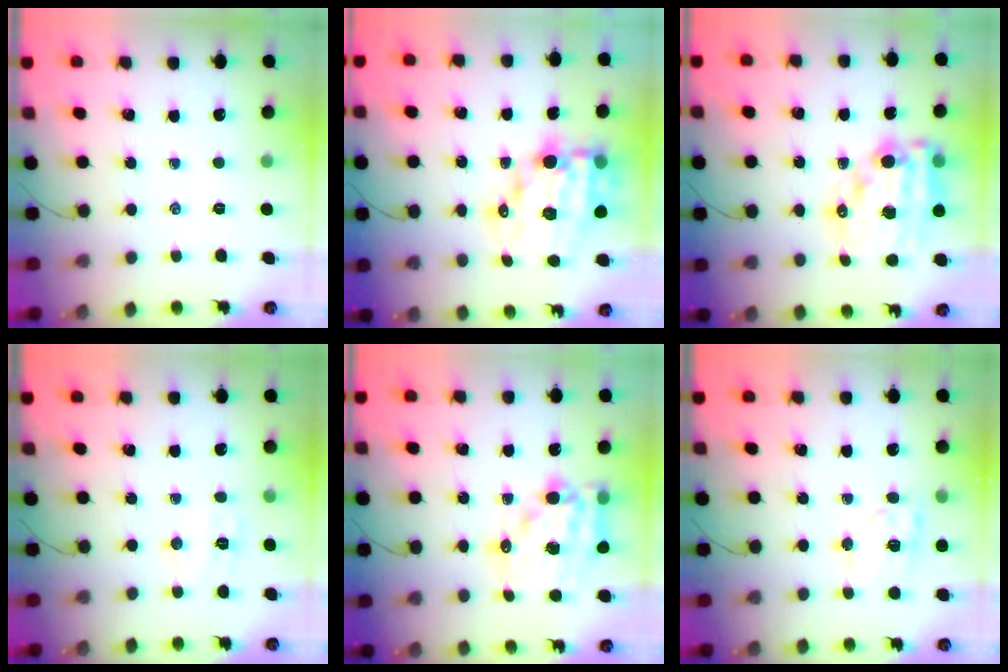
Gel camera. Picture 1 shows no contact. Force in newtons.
{"total": 15.9, "press": 15.4, "slide": 3.8}
{"total": 17.2, "press": 16.9, "slide": 3.6}
{"total": 5.6, "press": 5.5, "slide": 0.8}
{"total": 15.6, "press": 15.2, "slide": 3.3}
{"total": 10.4, "press": 10.3, "slide": 1.6}